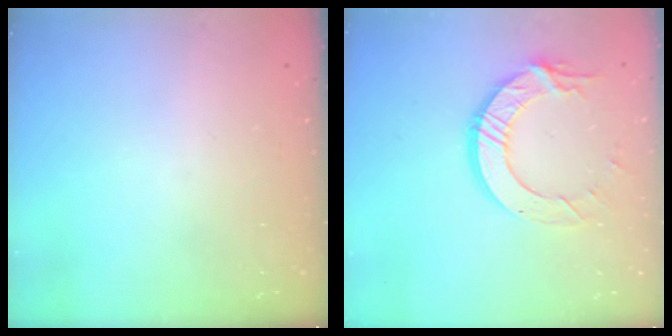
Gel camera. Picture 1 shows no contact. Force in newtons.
{"total": 12.7, "press": 12.6, "slide": 1.2}